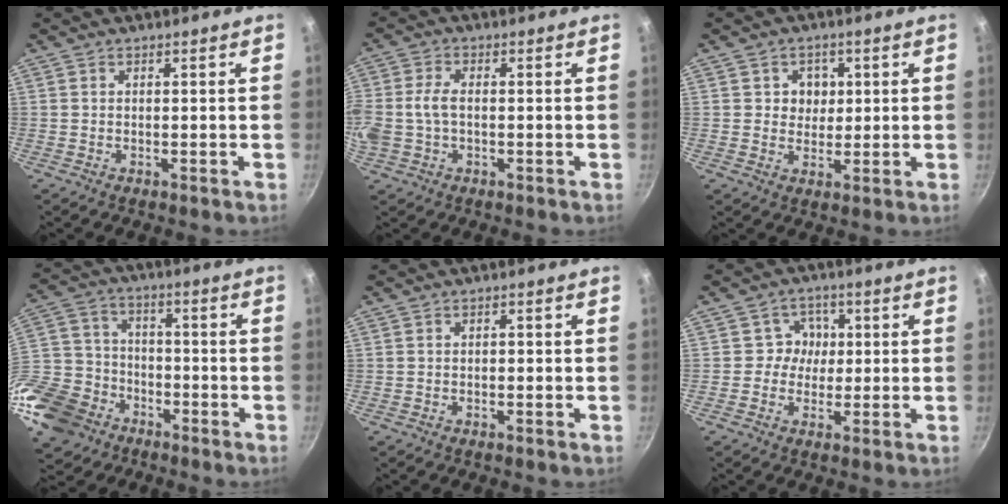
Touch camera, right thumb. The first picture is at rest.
{"total": 7.5, "force": [-0.5, 4.8, 5.7], "torque": [-0.142, 0.016, -0.010]}
{"total": 4.6, "force": [1.1, 4.0, 1.9], "torque": [0.004, -0.001, 0.014]}
{"total": 18.4, "force": [-10.4, 13.2, 7.6], "torque": [-0.174, 0.039, -0.193]}
{"total": 0.7, "force": [-0.1, 0.5, 0.5], "torque": [-0.001, 0.003, -0.006]}
{"total": 4.7, "force": [0.2, 4.5, 1.3], "torque": [0.020, 0.012, -0.006]}